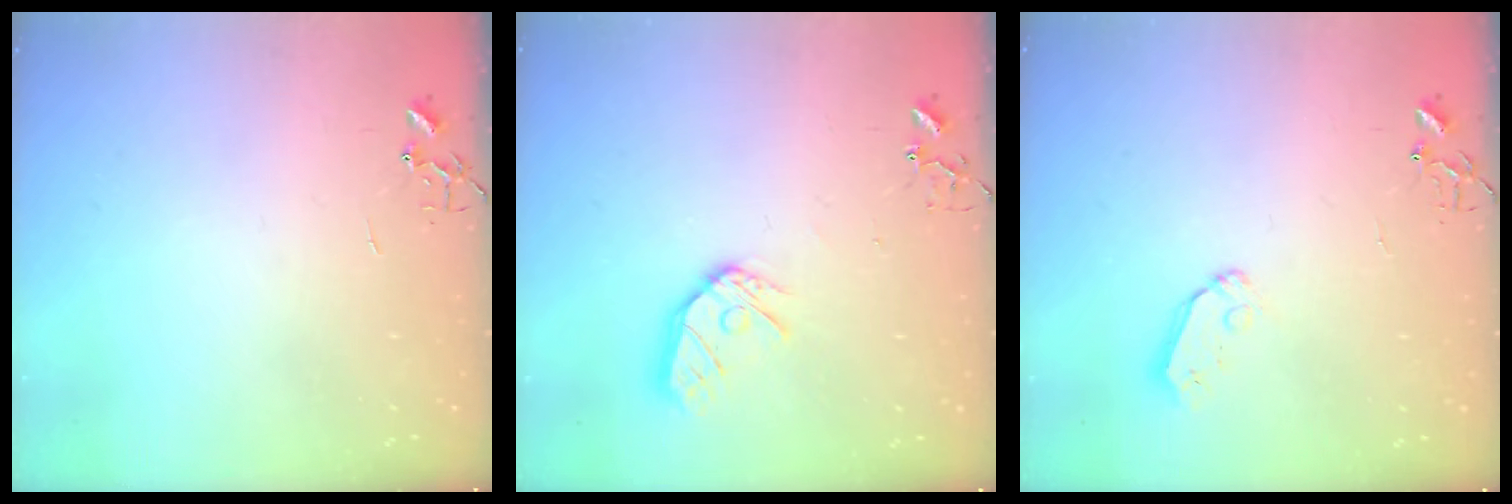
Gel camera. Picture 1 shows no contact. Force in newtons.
{"total": 11.3, "press": 11.2, "slide": 1.3}
{"total": 6.1, "press": 6.0, "slide": 0.4}